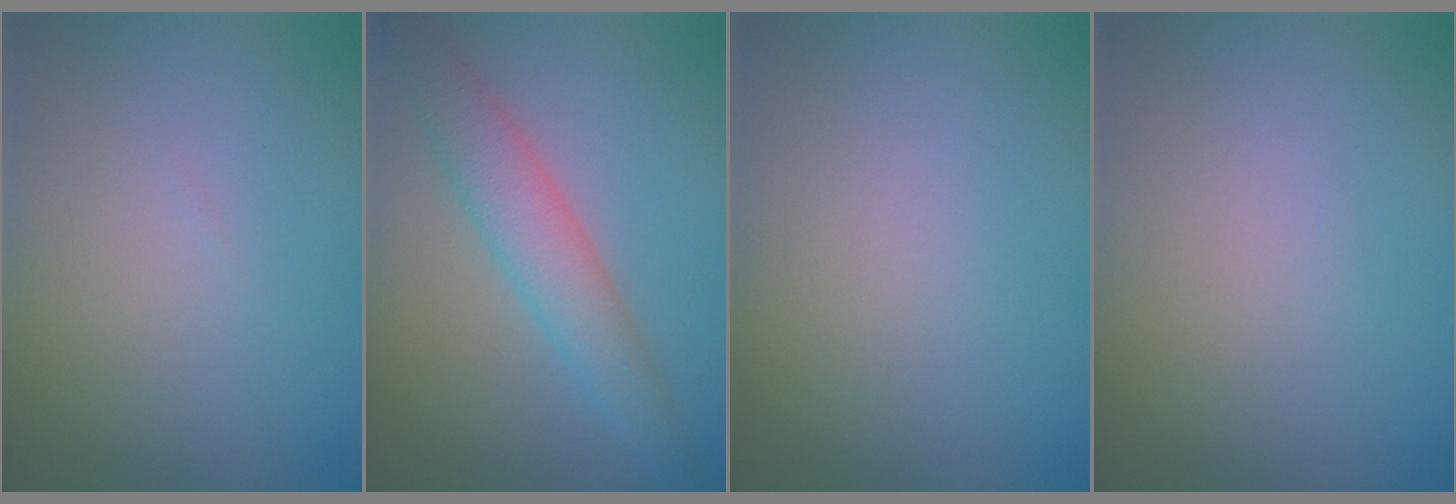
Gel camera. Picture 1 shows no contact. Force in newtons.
{"total": 4.5, "press": 4.5, "slide": 0.1}
{"total": 0.0}
{"total": 0.0}